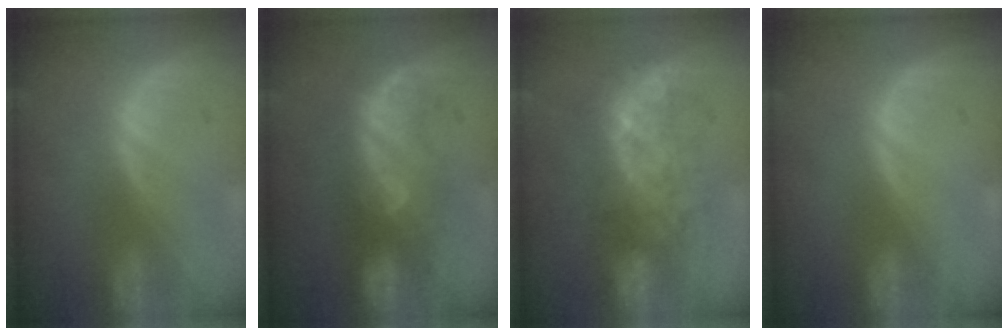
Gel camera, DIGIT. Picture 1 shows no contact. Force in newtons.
{"total": 7.6, "press": 7.3, "slide": 2.1}
{"total": 8.0, "press": 7.6, "slide": 2.4}
{"total": 0.0}